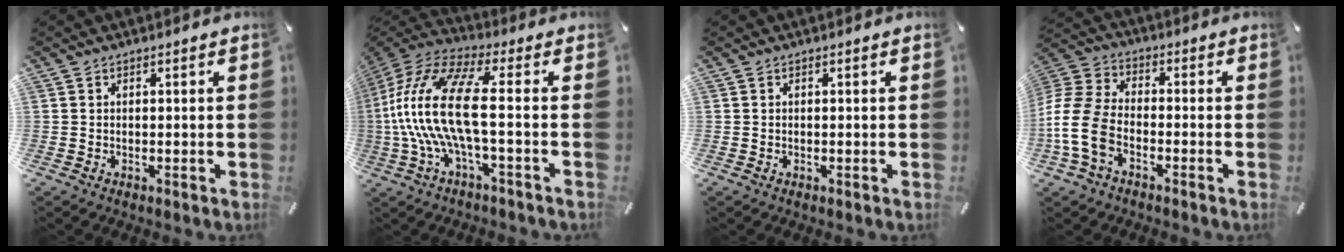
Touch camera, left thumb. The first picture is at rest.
{"total": 17.6, "force": [-1.1, 4.8, 16.9], "torque": [-0.372, -0.012, -0.032]}
{"total": 0.0}
{"total": 12.5, "force": [-5.3, 8.2, 7.7], "torque": [-0.176, 0.024, -0.099]}